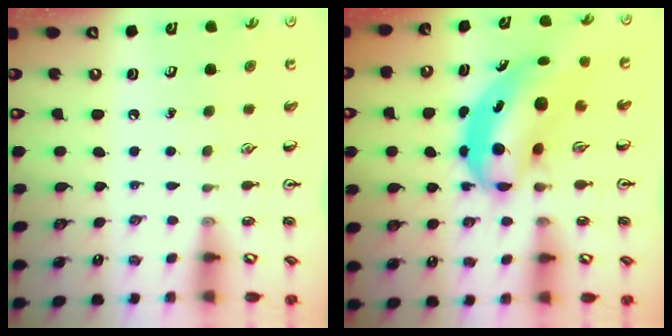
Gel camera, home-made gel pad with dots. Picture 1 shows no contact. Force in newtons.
{"total": 7.7, "press": 7.5, "slide": 1.9}